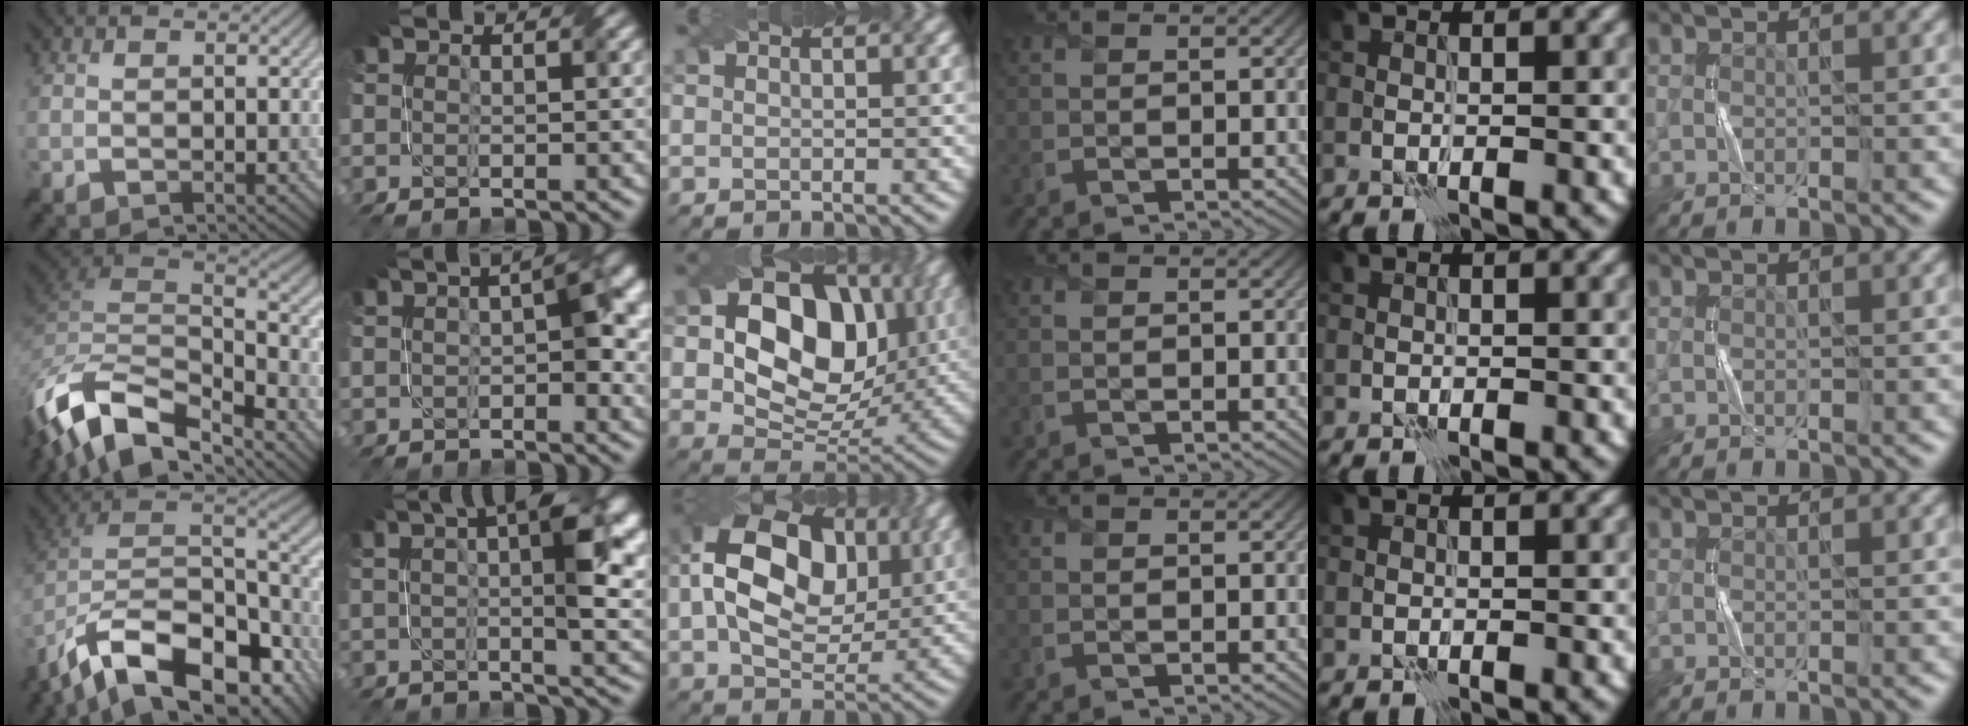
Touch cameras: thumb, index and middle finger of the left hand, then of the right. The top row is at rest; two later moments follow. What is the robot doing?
{"motion": "twist", "object": "screw"}